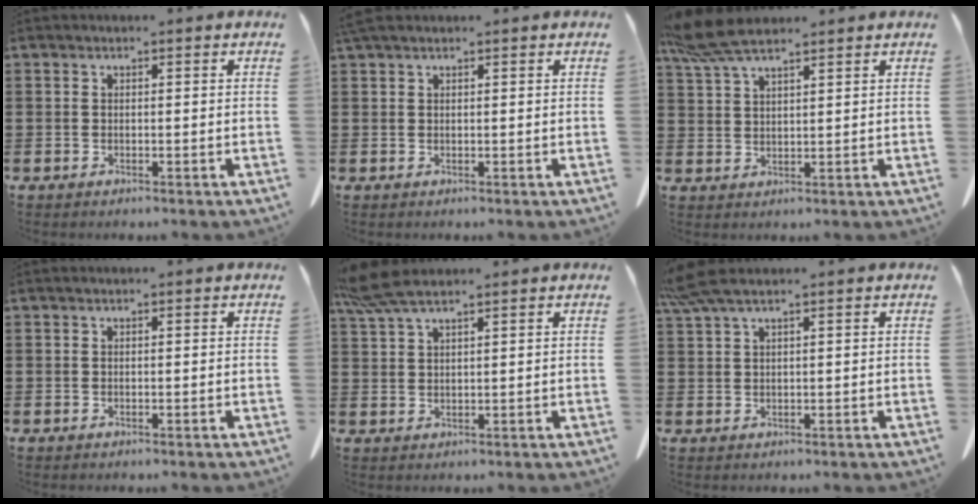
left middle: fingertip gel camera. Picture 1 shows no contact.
{"total": 1.2, "force": [0.9, 0.2, 0.8], "torque": [-0.019, 0.001, 0.017]}
{"total": 7.2, "force": [5.6, 1.3, 4.3], "torque": [-0.104, -0.007, 0.104]}
{"total": 0.0}
{"total": 5.7, "force": [4.4, 0.9, 3.6], "torque": [-0.089, -0.007, 0.080]}
{"total": 3.8, "force": [2.6, 0.4, 2.6], "torque": [-0.065, -0.003, 0.048]}